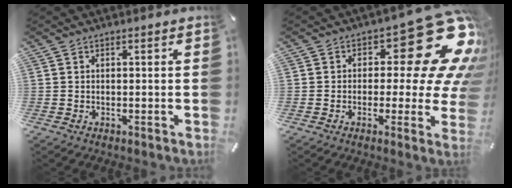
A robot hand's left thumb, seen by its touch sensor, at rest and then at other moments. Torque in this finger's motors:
{"motor_torque": [2.42, 2.59, 0.30, -0.11, 0.10]}